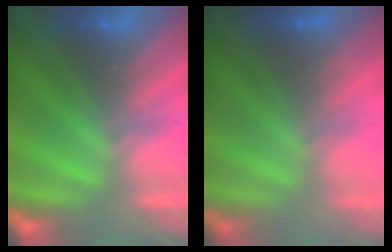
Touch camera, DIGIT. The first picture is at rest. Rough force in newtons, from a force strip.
{"total": 1.8}